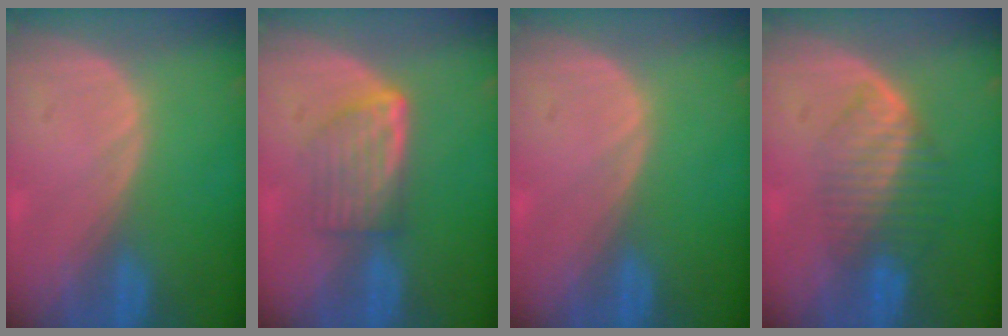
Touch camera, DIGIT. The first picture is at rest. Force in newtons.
{"total": 5.8, "press": 5.3, "slide": 2.4}
{"total": 0.0}
{"total": 6.7, "press": 6.0, "slide": 2.9}